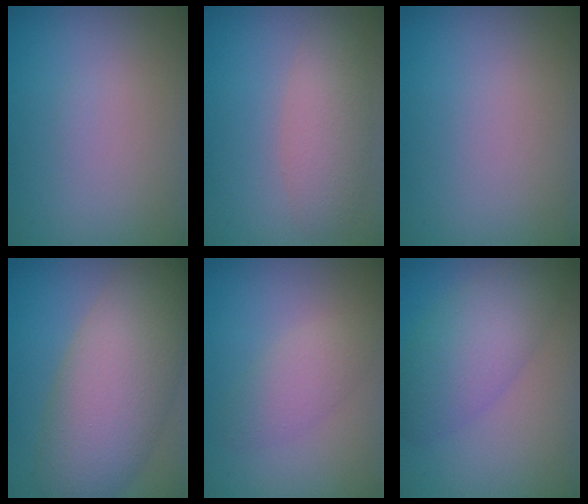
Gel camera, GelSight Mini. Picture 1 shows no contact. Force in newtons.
{"total": 3.5, "press": 3.5, "slide": 0.2}
{"total": 0.0}
{"total": 8.8, "press": 8.8, "slide": 0.6}
{"total": 2.2, "press": 2.2, "slide": 0.2}
{"total": 5.5, "press": 5.5, "slide": 0.1}